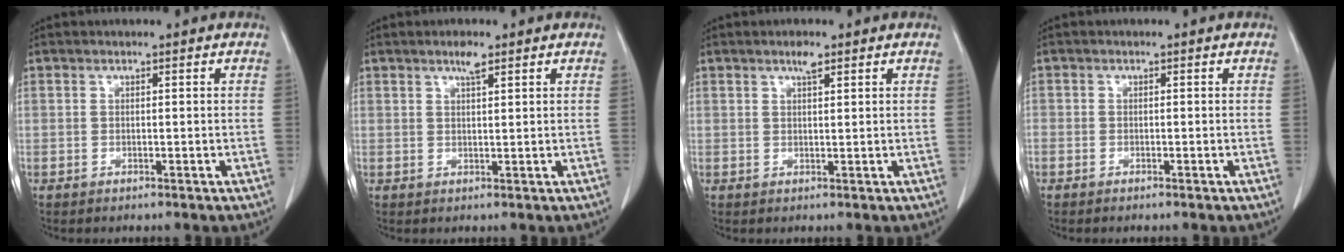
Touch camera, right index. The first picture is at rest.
{"total": 2.2, "force": [1.5, 0.4, 1.5], "torque": [-0.030, 0.001, 0.026]}
{"total": 1.9, "force": [1.3, 0.5, 1.3], "torque": [-0.025, 0.002, 0.022]}
{"total": 0.7, "force": [-0.5, 0.4, 0.2], "torque": [-0.008, 0.001, -0.011]}